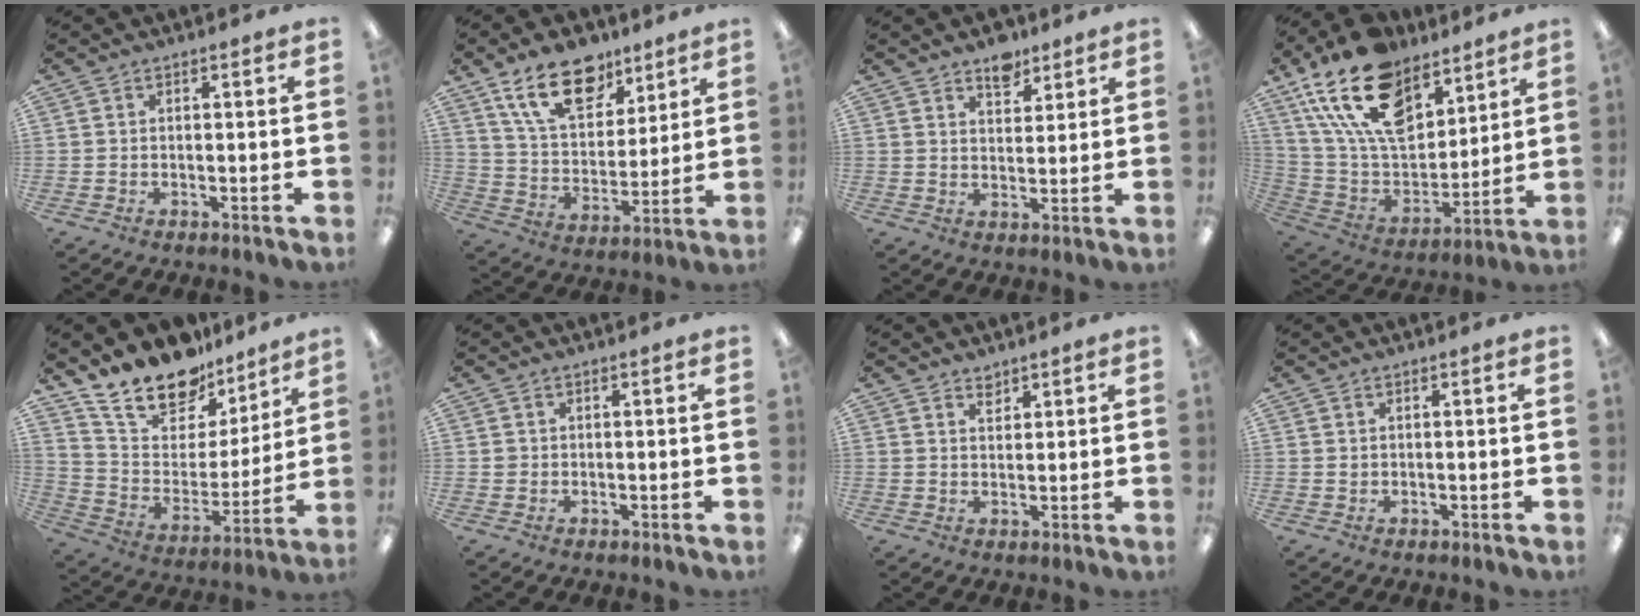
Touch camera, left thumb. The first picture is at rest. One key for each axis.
{"total": 17.3, "fx": 11.2, "fy": 9.5, "fz": 9.1, "tx": -0.143, "ty": -0.047, "tz": 0.202}
{"total": 6.0, "fx": 4.8, "fy": 3.1, "fz": 2.0, "tx": -0.020, "ty": -0.025, "tz": 0.084}
{"total": 22.6, "fx": 13.5, "fy": 13.1, "fz": 12.6, "tx": -0.246, "ty": -0.066, "tz": 0.244}
{"total": 17.7, "fx": 15.5, "fy": 7.5, "fz": 4.4, "tx": -0.111, "ty": -0.120, "tz": 0.285}
{"total": 1.0, "fx": 0.2, "fy": 1.0, "fz": 0.1, "tx": -0.002, "ty": 0.006, "tz": 0.002}
{"total": 2.4, "fx": 2.1, "fy": 1.1, "fz": 0.4, "tx": 0.006, "ty": -0.013, "tz": 0.038}
{"total": 0.7, "fx": 0.4, "fy": 0.5, "fz": 0.1, "tx": -0.003, "ty": 0.002, "tz": 0.008}